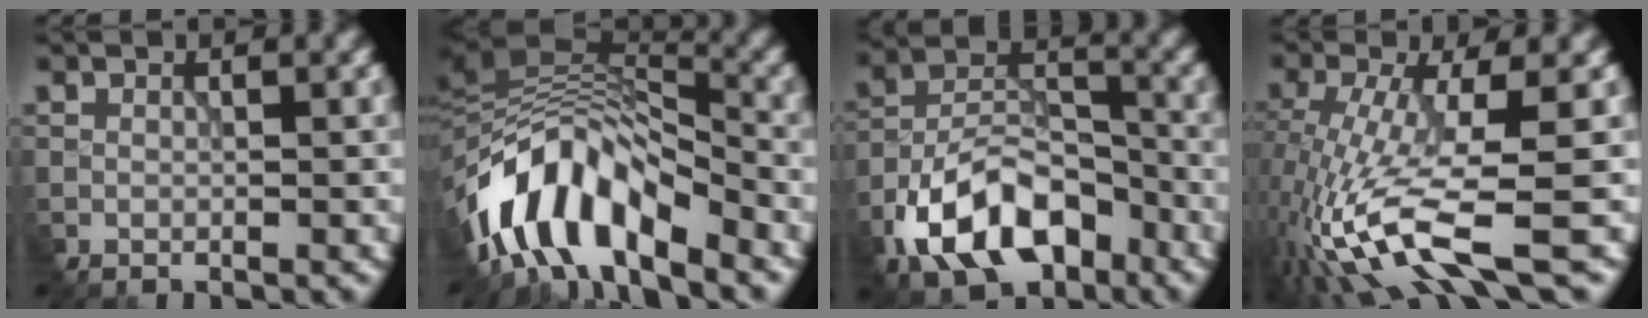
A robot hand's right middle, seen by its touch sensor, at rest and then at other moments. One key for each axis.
{"total": 9.2, "fx": -6.1, "fy": 3.5, "fz": 6.0, "tx": -0.103, "ty": 0.016, "tz": -0.114}
{"total": 9.2, "fx": -5.7, "fy": 4.9, "fz": 5.3, "tx": -0.106, "ty": 0.015, "tz": -0.107}
{"total": 8.9, "fx": -3.6, "fy": 2.4, "fz": 7.8, "tx": -0.181, "ty": -0.007, "tz": -0.063}